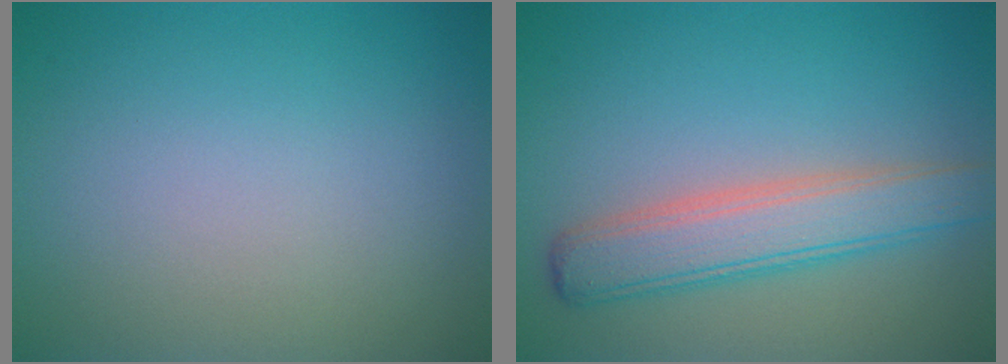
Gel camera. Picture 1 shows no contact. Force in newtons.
{"total": 4.8, "press": 4.8, "slide": 0.4}